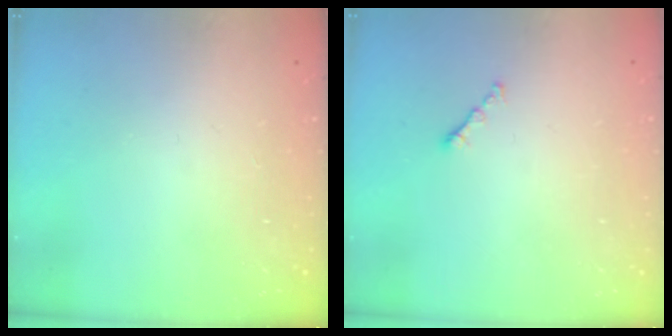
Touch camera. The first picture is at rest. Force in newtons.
{"total": 0.8, "press": 0.7, "slide": 0.4}